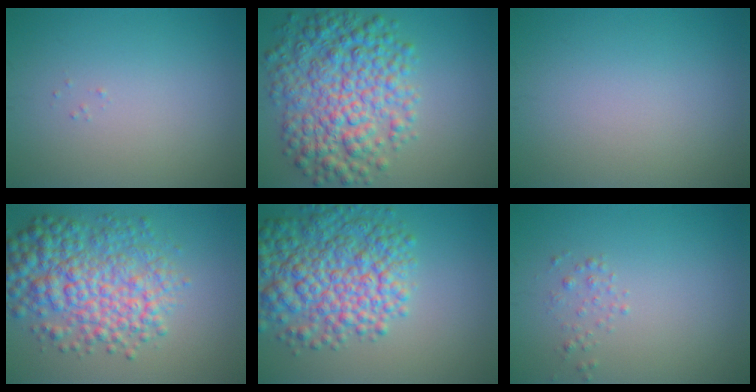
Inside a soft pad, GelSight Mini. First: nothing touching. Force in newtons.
{"total": 8.6, "press": 8.6, "slide": 0.1}
{"total": 0.0}
{"total": 7.9, "press": 7.9, "slide": 0.1}
{"total": 8.9, "press": 8.9, "slide": 0.3}
{"total": 0.9, "press": 0.9, "slide": 0.0}